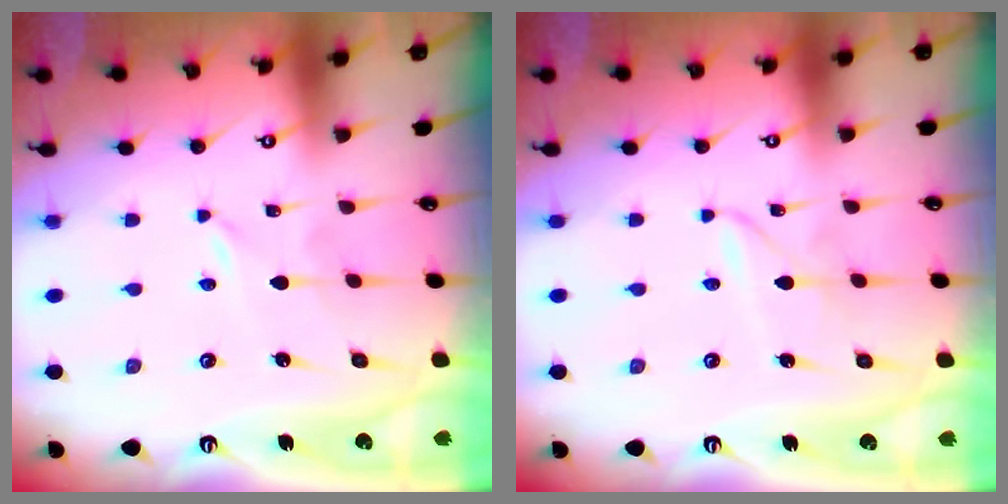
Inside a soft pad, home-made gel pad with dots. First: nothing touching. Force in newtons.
{"total": 1.9, "press": 1.8, "slide": 0.3}